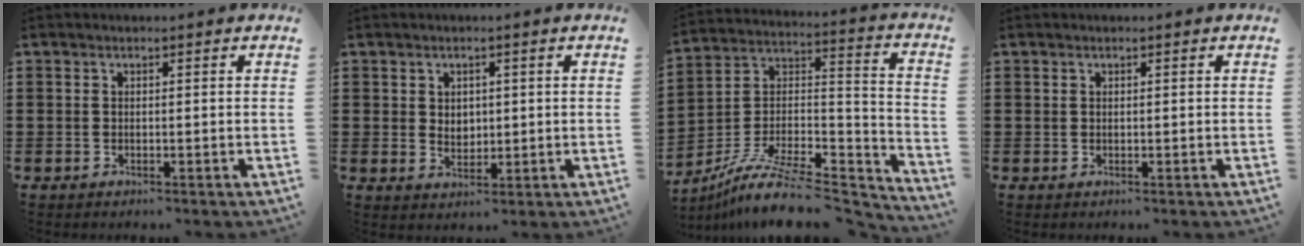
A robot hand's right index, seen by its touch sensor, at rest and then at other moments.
{"total": 2.3, "force": [0.8, 2.0, 0.7], "torque": [-0.012, 0.007, 0.011]}
{"total": 11.0, "force": [-8.3, 3.4, 6.4], "torque": [-0.120, 0.011, -0.159]}
{"total": 0.0}